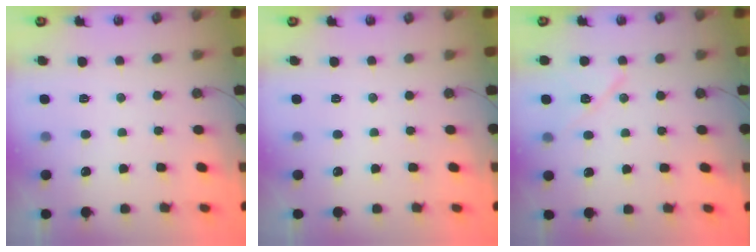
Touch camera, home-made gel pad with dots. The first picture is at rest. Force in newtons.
{"total": 0.0}
{"total": 9.9, "press": 9.1, "slide": 3.8}